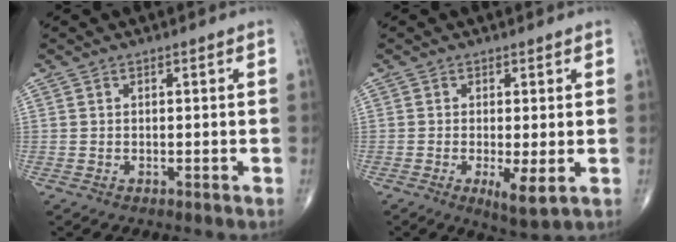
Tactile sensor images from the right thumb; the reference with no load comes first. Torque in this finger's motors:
{"motor_torque": [0.15, 0.66, -0.07, -0.12, 0.02]}